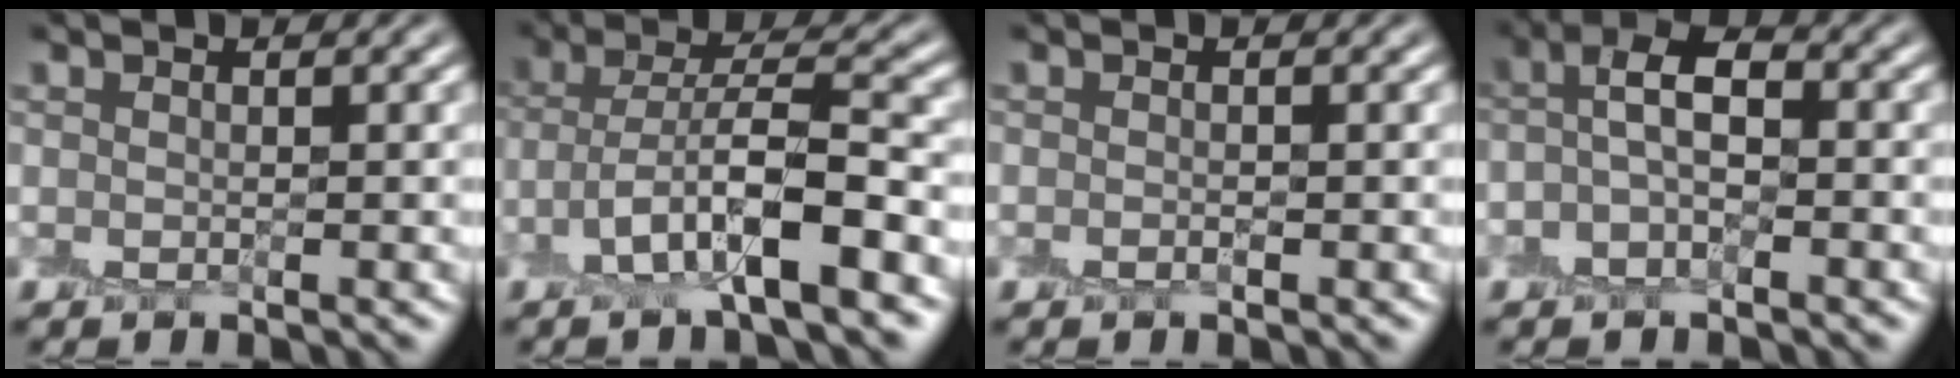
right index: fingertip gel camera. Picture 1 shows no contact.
{"total": 6.9, "force": [-2.9, 1.7, 6.0], "torque": [-0.113, 0.011, -0.054]}
{"total": 0.6, "force": [-0.3, 0.1, 0.5], "torque": [-0.011, -0.002, -0.006]}
{"total": 3.7, "force": [-0.3, 1.7, 3.2], "torque": [-0.062, 0.011, -0.014]}